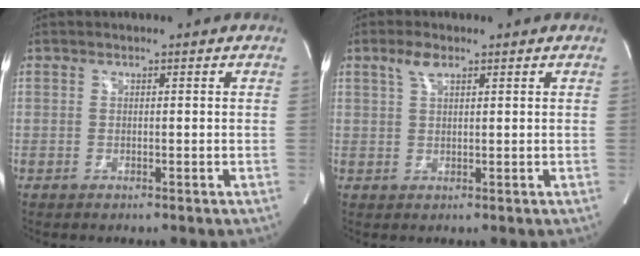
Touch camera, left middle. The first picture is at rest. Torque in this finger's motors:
{"motor_torque": [0.47, -0.33, 0.10, 0.01]}